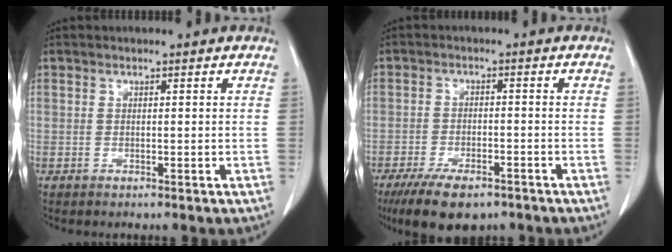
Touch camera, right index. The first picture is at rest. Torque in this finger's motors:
{"motor_torque": [-0.03, -0.22, -0.03, -0.04]}